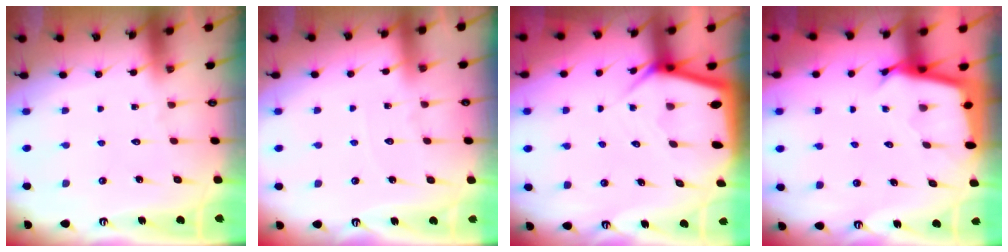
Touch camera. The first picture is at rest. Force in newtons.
{"total": 2.6, "press": 2.5, "slide": 0.4}
{"total": 5.8, "press": 5.8, "slide": 0.5}
{"total": 2.7, "press": 2.7, "slide": 0.1}